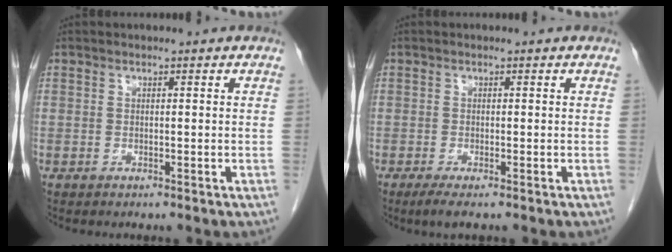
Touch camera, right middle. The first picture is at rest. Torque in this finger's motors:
{"motor_torque": [0.42, -0.22, 0.00, 0.00]}